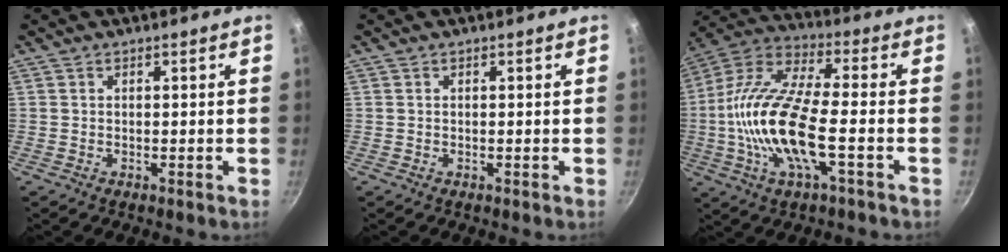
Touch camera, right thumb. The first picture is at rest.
{"total": 0.0}
{"total": 18.4, "force": [-3.5, 6.2, 16.9], "torque": [-0.335, 0.032, -0.085]}